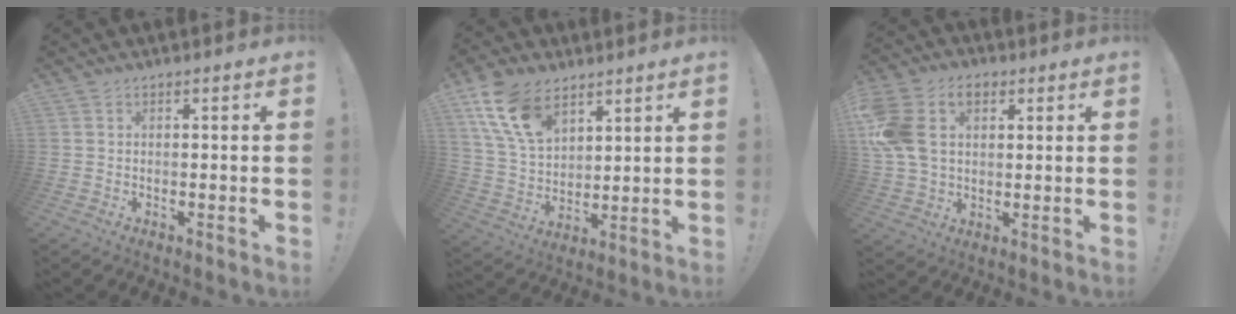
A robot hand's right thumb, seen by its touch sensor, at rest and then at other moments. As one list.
[{"total": 15.1, "force": [8.7, 9.2, 8.2], "torque": [-0.159, -0.036, 0.168]}, {"total": 14.6, "force": [4.6, 10.2, 9.4], "torque": [-0.174, -0.014, 0.088]}]